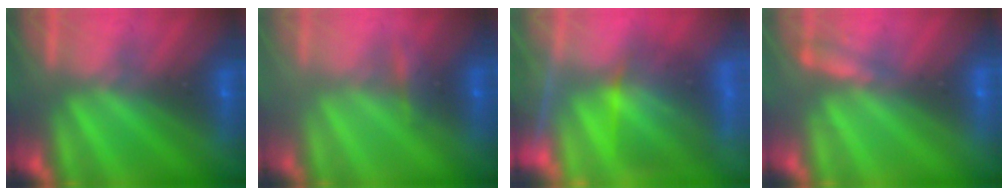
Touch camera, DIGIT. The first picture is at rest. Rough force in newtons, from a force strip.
{"total": 2.2}
{"total": 5.8}
{"total": 2.2}